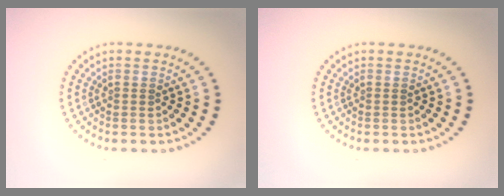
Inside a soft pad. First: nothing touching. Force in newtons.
{"total": 0.0}